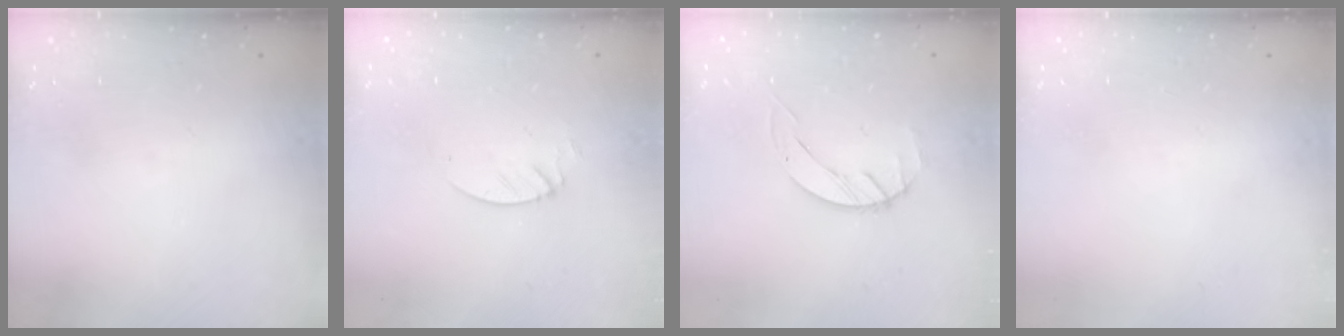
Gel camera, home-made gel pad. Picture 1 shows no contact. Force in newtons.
{"total": 1.3, "press": 1.3, "slide": 0.1}
{"total": 2.0, "press": 2.0, "slide": 0.3}
{"total": 0.0}